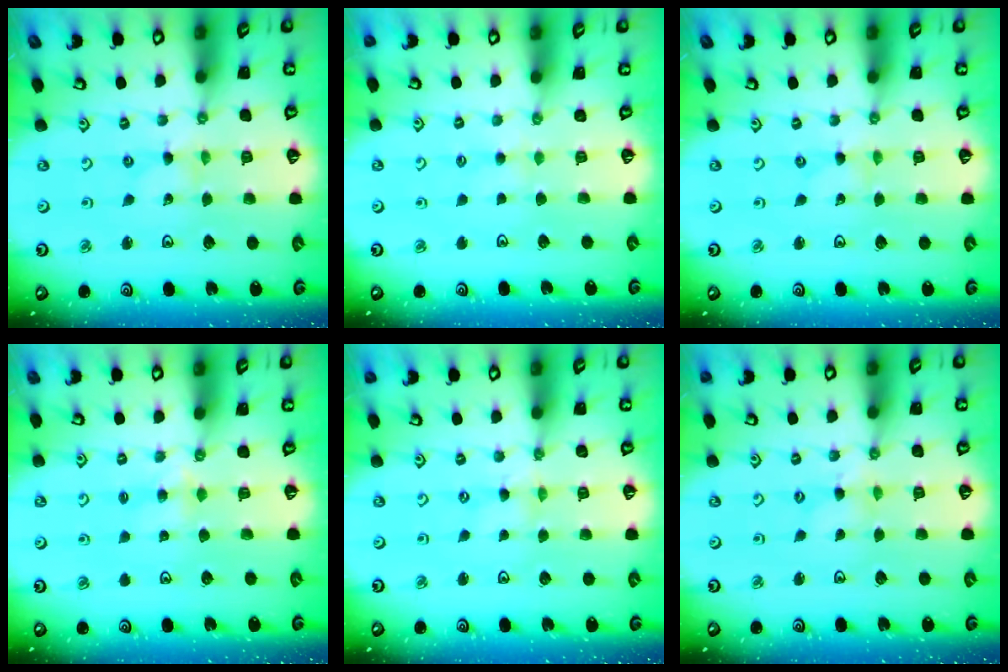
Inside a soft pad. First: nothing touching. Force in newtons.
{"total": 2.1, "press": 2.0, "slide": 0.4}
{"total": 0.0}
{"total": 3.3, "press": 3.3, "slide": 0.5}
{"total": 0.0}
{"total": 1.2, "press": 1.2, "slide": 0.3}